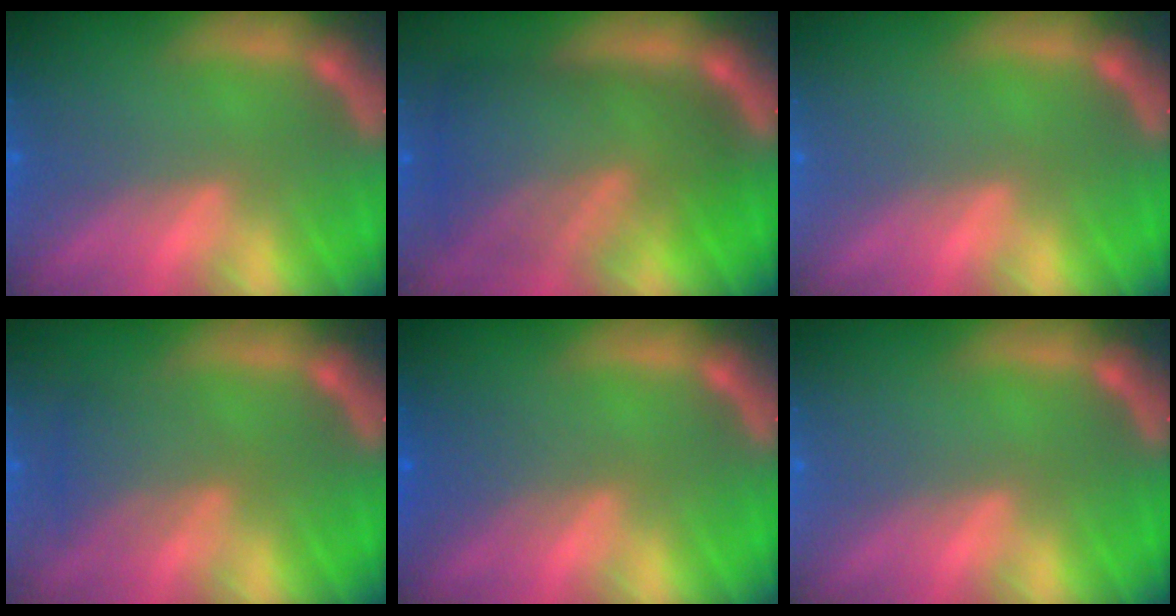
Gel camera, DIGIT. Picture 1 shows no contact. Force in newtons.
{"total": 10.0}
{"total": 0.0}
{"total": 3.0}
{"total": 2.5}
{"total": 0.0}